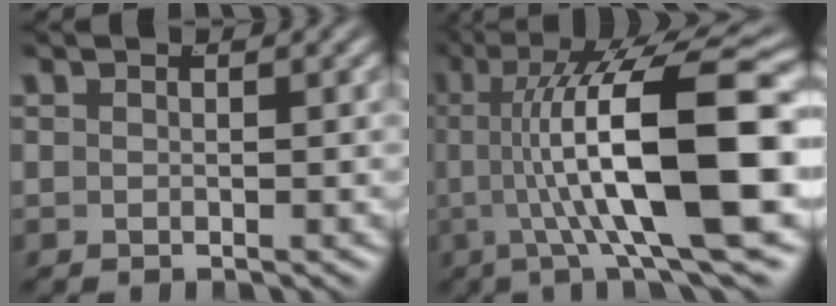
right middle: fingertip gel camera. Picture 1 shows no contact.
{"total": 12.4, "force": [0.6, 3.6, 11.8], "torque": [-0.175, 0.004, 0.016]}